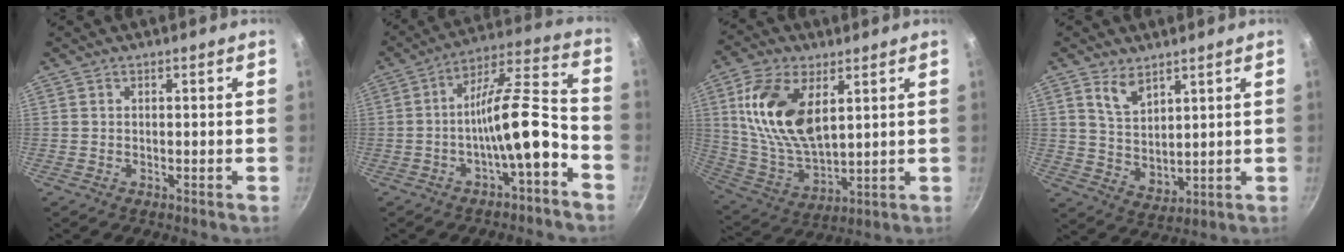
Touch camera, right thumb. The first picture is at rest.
{"total": 13.8, "force": [-5.3, 3.7, 12.2], "torque": [-0.190, 0.060, -0.089]}
{"total": 16.9, "force": [5.2, 9.2, 13.2], "torque": [-0.246, -0.021, 0.111]}
{"total": 7.3, "force": [4.2, 4.3, 4.1], "torque": [-0.056, -0.034, 0.089]}